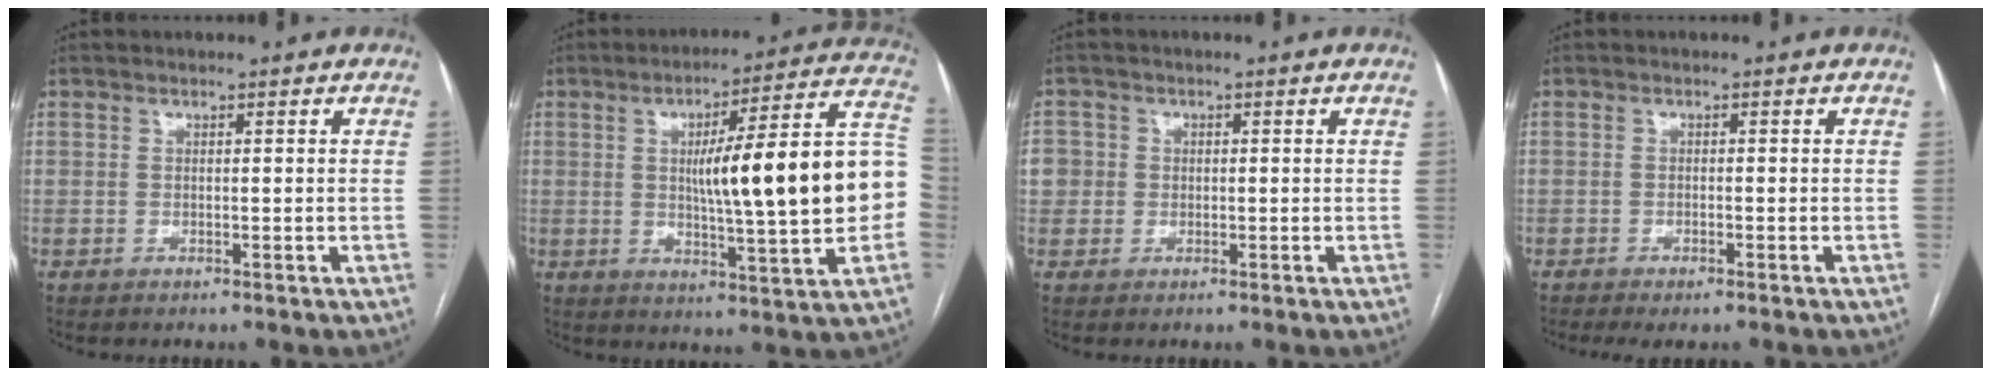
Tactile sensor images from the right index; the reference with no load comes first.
{"total": 21.0, "force": [0.0, 1.8, 20.9], "torque": [-0.250, 0.036, 0.001]}
{"total": 3.9, "force": [0.1, 3.8, 0.6], "torque": [-0.005, 0.014, 0.003]}
{"total": 3.0, "force": [-2.2, 0.7, 1.9], "torque": [-0.031, -0.007, -0.033]}